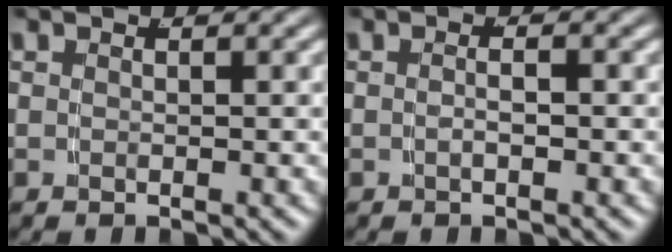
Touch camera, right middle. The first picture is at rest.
{"total": 1.2, "force": [-0.7, -0.2, 0.9], "torque": [-0.016, -0.003, -0.010]}